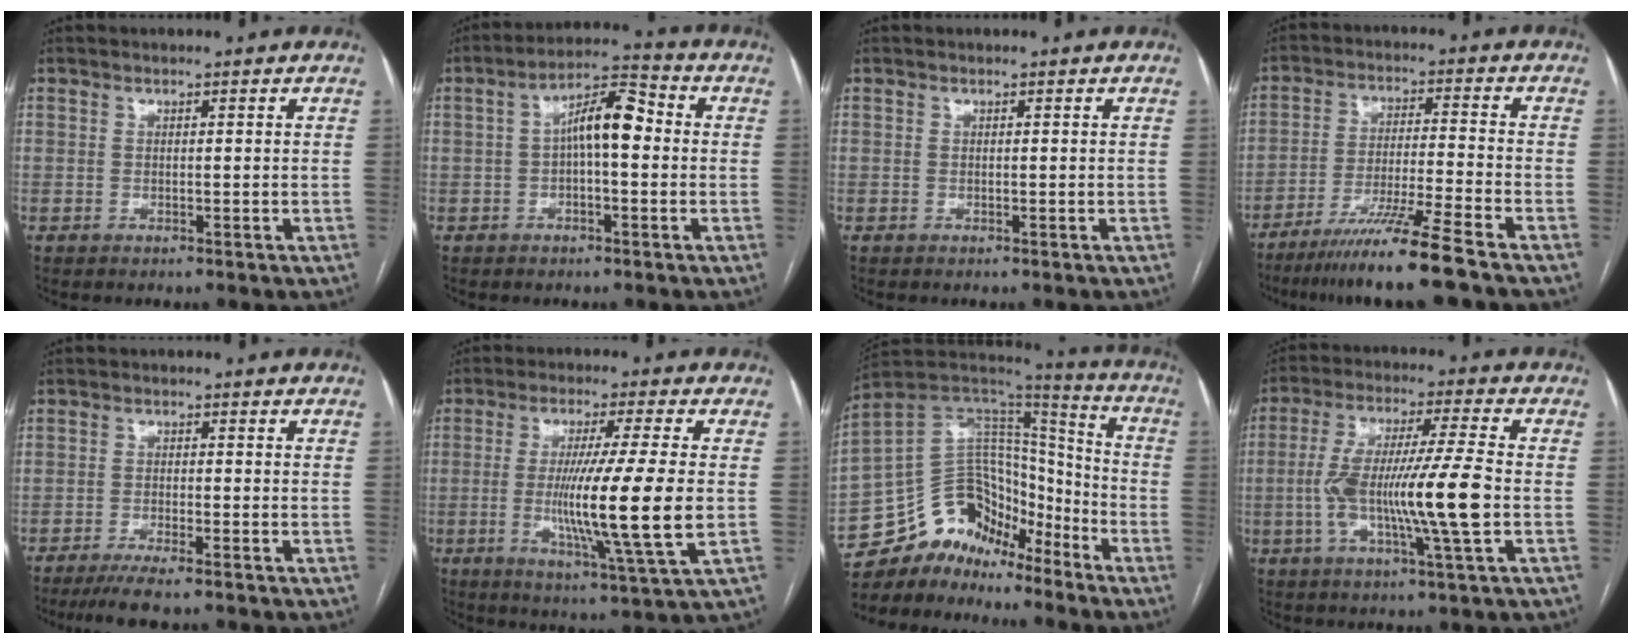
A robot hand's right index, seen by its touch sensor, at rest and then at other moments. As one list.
[{"total": 7.8, "force": [0.2, 2.4, 7.5], "torque": [-0.131, 0.033, 0.000]}, {"total": 0.0}, {"total": 11.6, "force": [-8.7, -1.9, 7.5], "torque": [-0.127, -0.035, -0.151]}, {"total": 5.6, "force": [-4.5, 0.1, 3.3], "torque": [-0.054, -0.013, -0.075]}, {"total": 14.8, "force": [-1.2, -1.1, 14.7], "torque": [-0.269, -0.028, -0.028]}, {"total": 14.9, "force": [-11.9, 7.7, 4.6], "torque": [-0.075, 0.083, -0.210]}, {"total": 14.4, "force": [-2.2, 0.1, 14.2], "torque": [-0.270, -0.001, -0.045]}]